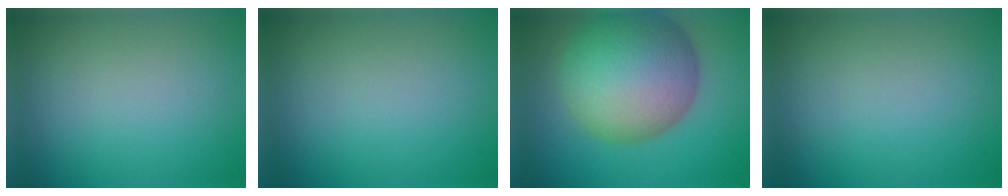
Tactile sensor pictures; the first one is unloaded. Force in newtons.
{"total": 0.0}
{"total": 13.3, "press": 13.3, "slide": 0.4}
{"total": 0.0}